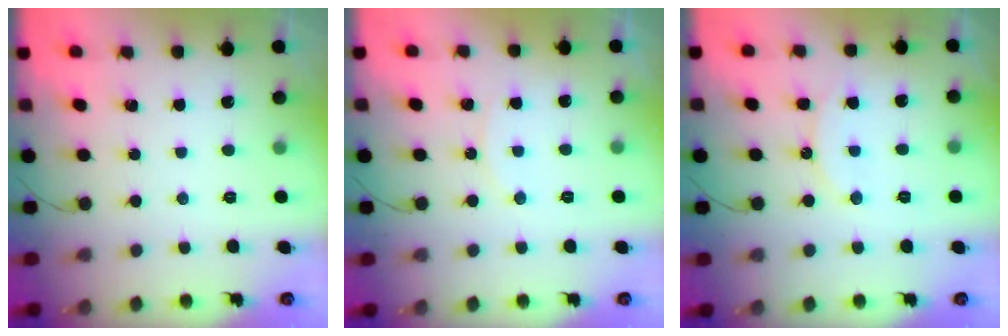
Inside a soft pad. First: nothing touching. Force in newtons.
{"total": 4.8, "press": 4.8, "slide": 0.6}
{"total": 9.6, "press": 9.6, "slide": 0.8}